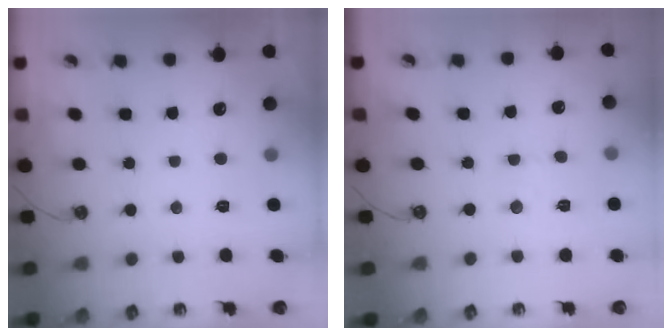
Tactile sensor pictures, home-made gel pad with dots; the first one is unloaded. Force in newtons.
{"total": 3.6, "press": 3.5, "slide": 0.5}